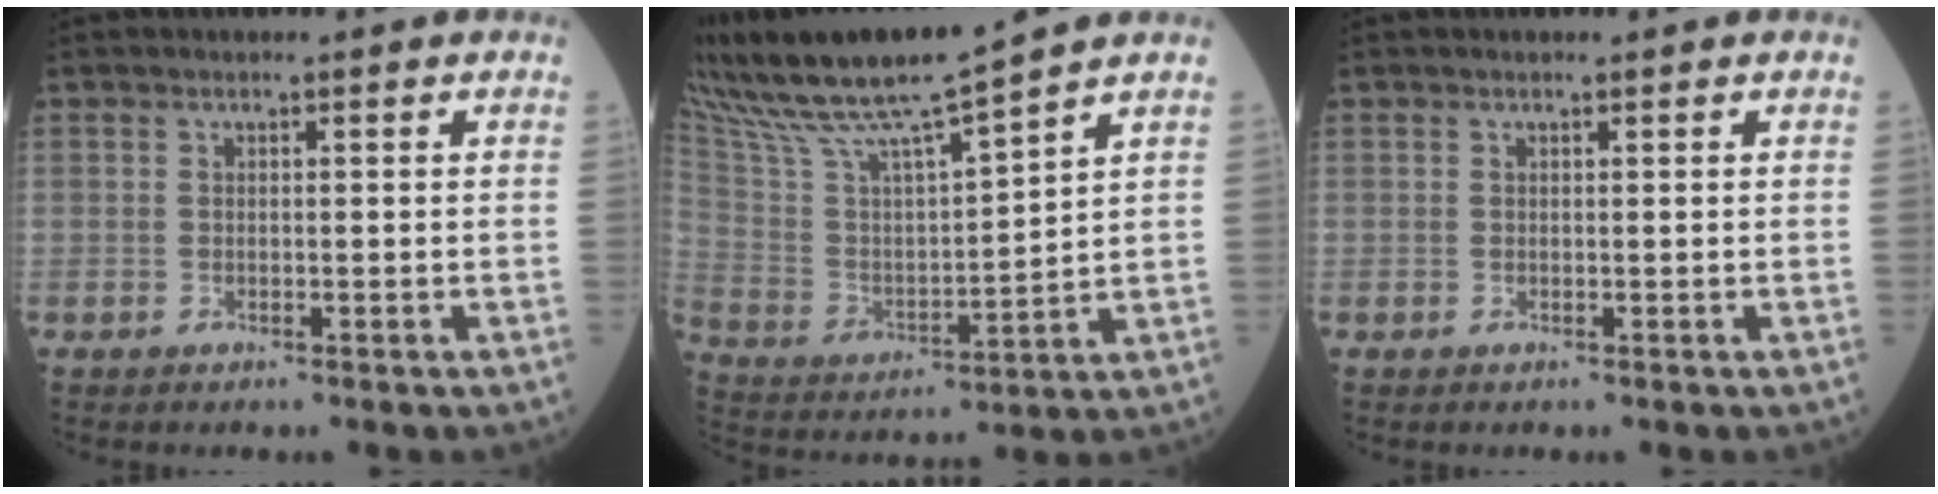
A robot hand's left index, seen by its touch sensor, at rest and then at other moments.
{"total": 14.7, "force": [12.7, -0.5, 7.5], "torque": [-0.153, 0.001, 0.241]}
{"total": 0.0}